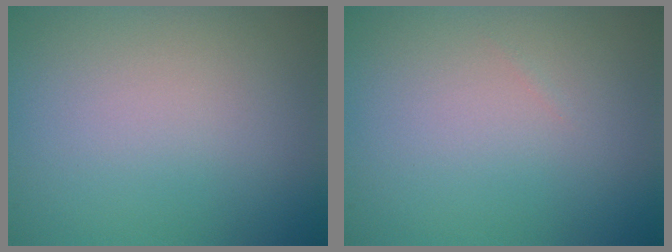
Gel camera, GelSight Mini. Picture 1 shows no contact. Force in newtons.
{"total": 0.0}